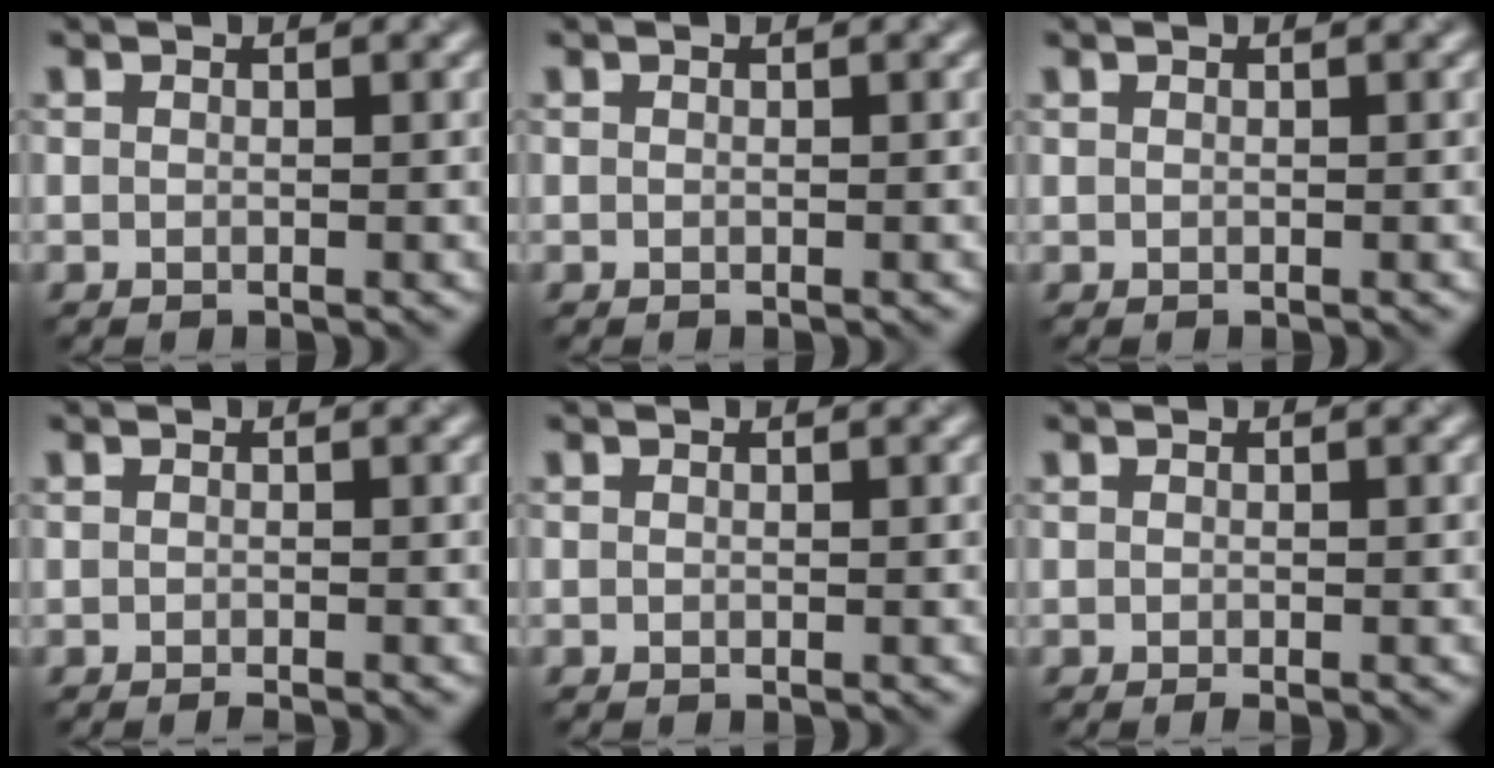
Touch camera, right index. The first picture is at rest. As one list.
[{"total": 0.0}, {"total": 0.0}, {"total": 1.2, "force": [-0.9, 0.2, 0.8], "torque": [-0.004, 0.004, -0.015]}, {"total": 0.0}, {"total": 1.1, "force": [-0.6, 0.3, 0.9], "torque": [-0.002, 0.003, -0.008]}]